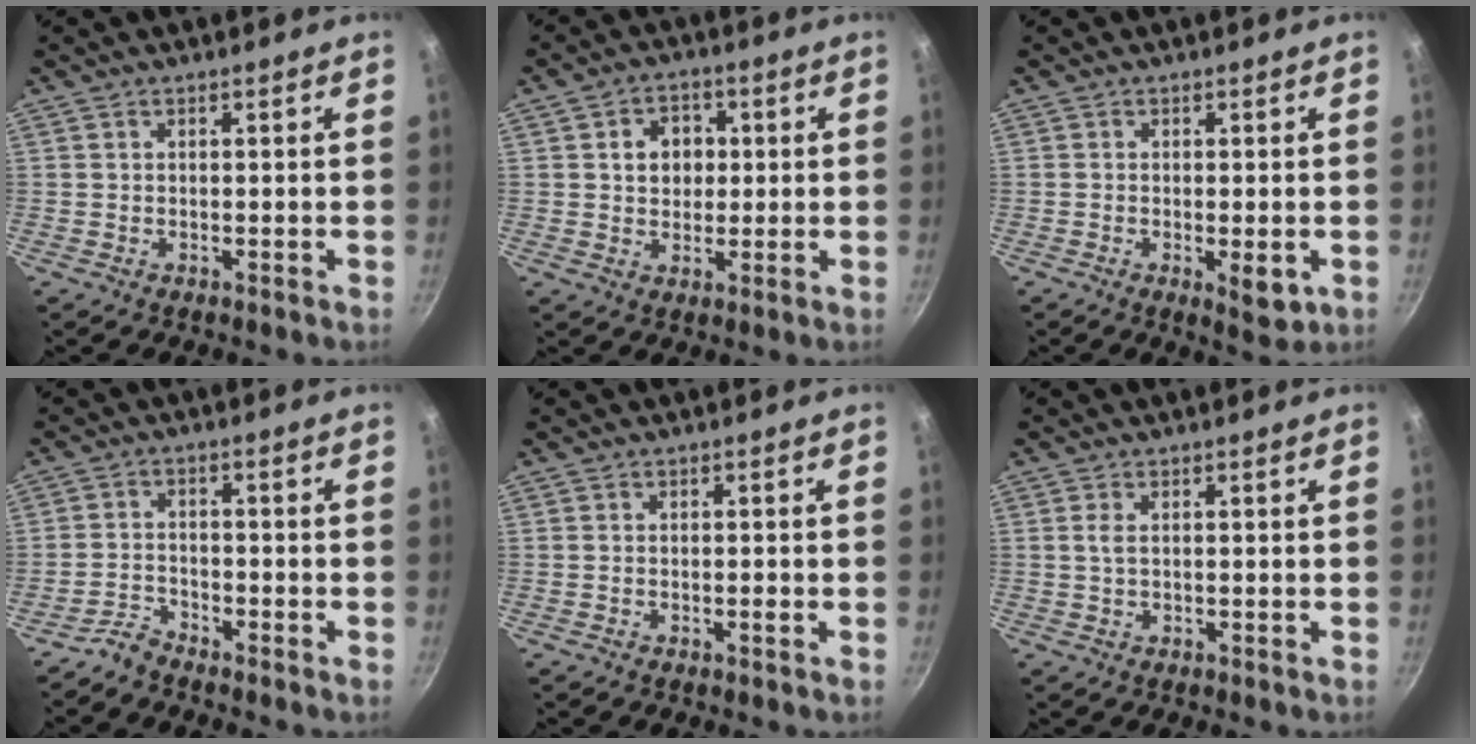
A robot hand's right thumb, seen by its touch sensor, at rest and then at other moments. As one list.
[{"total": 6.4, "force": [1.1, 5.4, 3.4], "torque": [-0.025, 0.006, 0.010]}, {"total": 4.9, "force": [-1.3, 1.8, 4.3], "torque": [-0.060, -0.008, -0.014]}, {"total": 3.0, "force": [-2.9, 0.7, 0.5], "torque": [-0.010, 0.023, -0.062]}, {"total": 0.7, "force": [-0.3, 0.3, 0.6], "torque": [-0.011, 0.003, -0.007]}, {"total": 1.4, "force": [0.2, 0.6, 1.2], "torque": [-0.026, 0.001, 0.004]}]